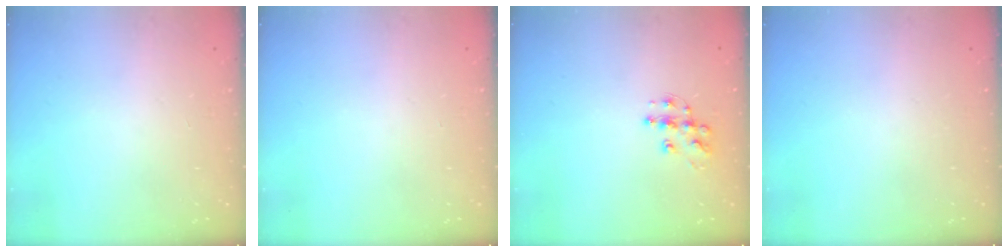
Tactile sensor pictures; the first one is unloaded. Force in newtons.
{"total": 0.0}
{"total": 9.8, "press": 9.8, "slide": 0.6}
{"total": 0.0}